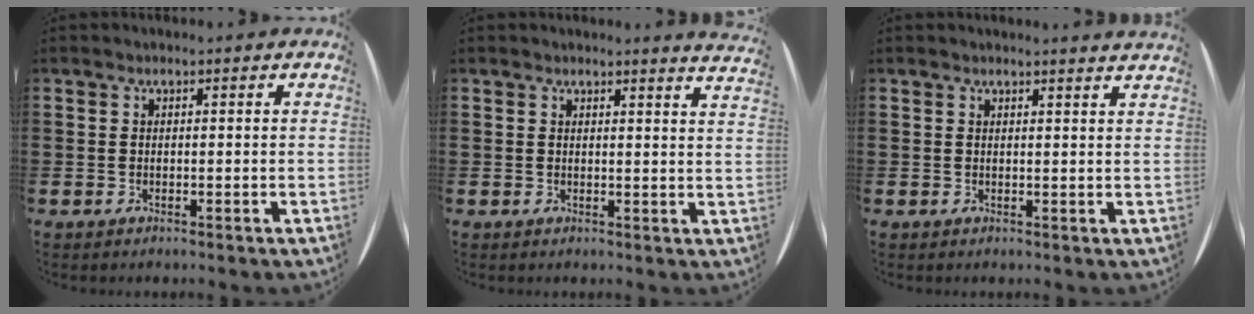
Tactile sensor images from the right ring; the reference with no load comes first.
{"total": 1.6, "force": [1.6, -0.4, 0.2], "torque": [-0.004, -0.010, 0.029]}
{"total": 1.2, "force": [1.2, -0.3, 0.1], "torque": [0.000, -0.004, 0.022]}